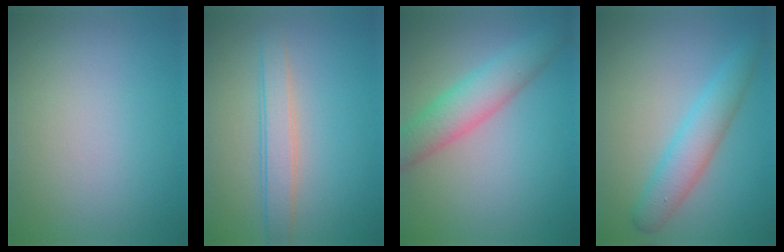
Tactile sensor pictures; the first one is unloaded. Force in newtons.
{"total": 2.7, "press": 2.7, "slide": 0.0}
{"total": 4.9, "press": 4.9, "slide": 0.1}
{"total": 3.9, "press": 3.9, "slide": 0.1}